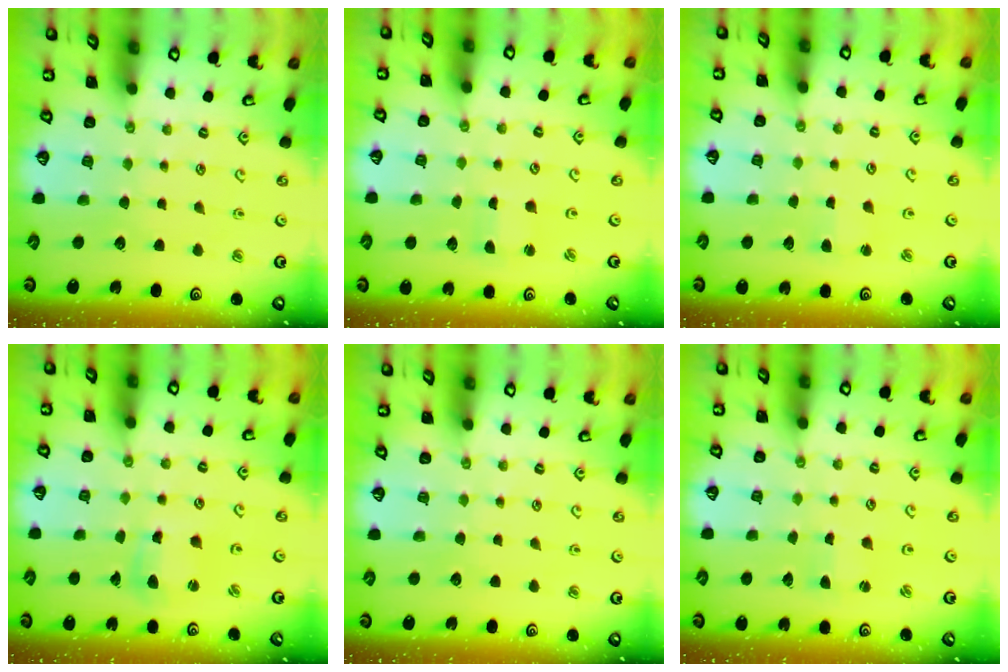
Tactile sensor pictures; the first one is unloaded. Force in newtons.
{"total": 1.4, "press": 1.4, "slide": 0.1}
{"total": 2.5, "press": 2.5, "slide": 0.4}
{"total": 5.4, "press": 5.4, "slide": 0.7}
{"total": 0.0}
{"total": 1.7, "press": 1.7, "slide": 0.4}